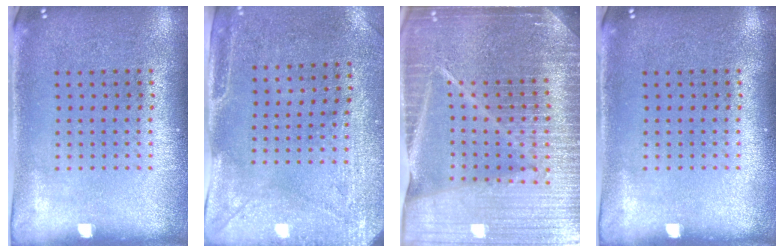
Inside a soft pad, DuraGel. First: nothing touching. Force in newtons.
{"total": 3.0, "press": 2.4, "slide": 1.8}
{"total": 6.4, "press": 5.5, "slide": 3.1}
{"total": 0.0}